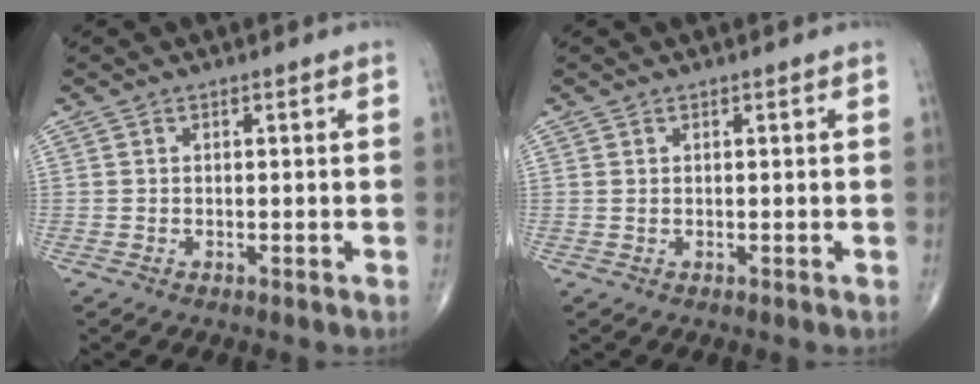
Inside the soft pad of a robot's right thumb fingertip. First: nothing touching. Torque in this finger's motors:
{"motor_torque": [-0.39, -0.22, -0.20, -0.13, 0.06]}